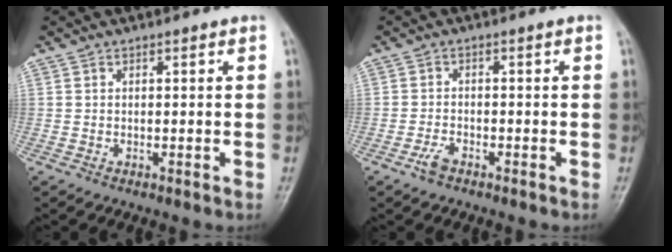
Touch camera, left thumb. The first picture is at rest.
{"total": 2.2, "force": [-1.6, 0.9, 1.3], "torque": [-0.033, 0.008, -0.032]}